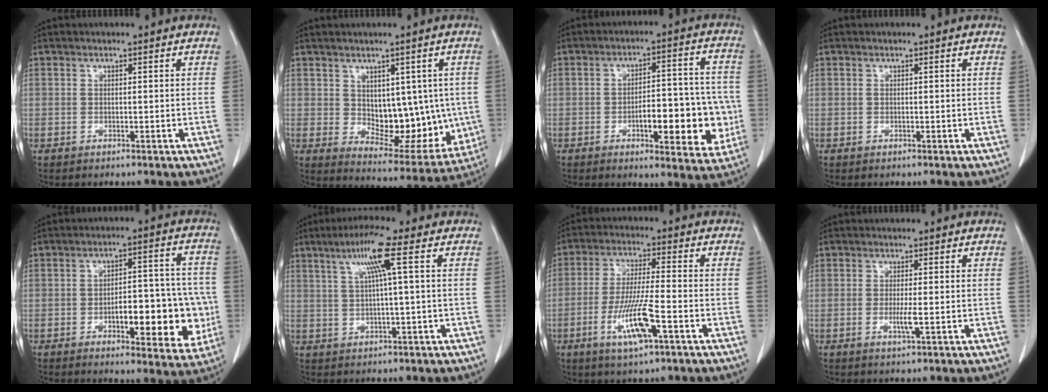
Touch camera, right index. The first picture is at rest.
{"total": 13.1, "force": [0.3, 7.2, 10.9], "torque": [-0.134, -0.001, 0.031]}
{"total": 13.6, "force": [-3.5, 4.6, 12.3], "torque": [-0.157, 0.021, -0.042]}
{"total": 0.0}
{"total": 14.2, "force": [-3.5, 5.1, 12.8], "torque": [-0.160, 0.022, -0.040]}
{"total": 6.7, "force": [2.4, -0.9, 6.2], "torque": [-0.114, 0.015, 0.044]}
{"total": 9.7, "force": [-4.1, 0.7, 8.8], "torque": [-0.172, -0.014, -0.077]}
{"total": 2.3, "force": [-0.6, -0.1, 2.2], "torque": [-0.044, -0.005, -0.010]}